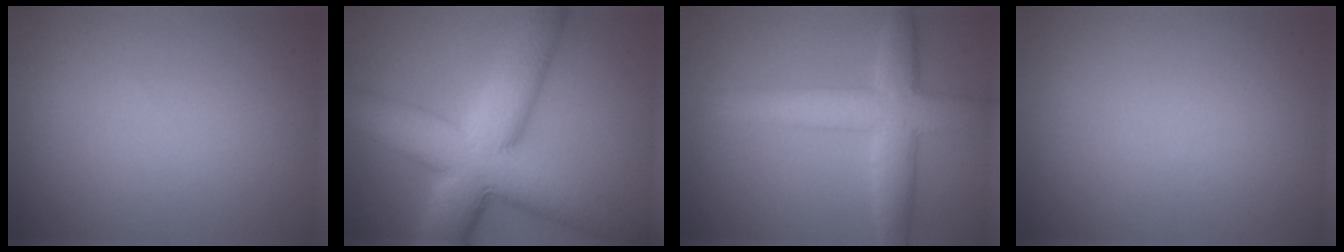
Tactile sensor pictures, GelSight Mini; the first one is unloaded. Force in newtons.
{"total": 12.7, "press": 12.6, "slide": 0.4}
{"total": 5.8, "press": 5.8, "slide": 0.2}
{"total": 0.0}